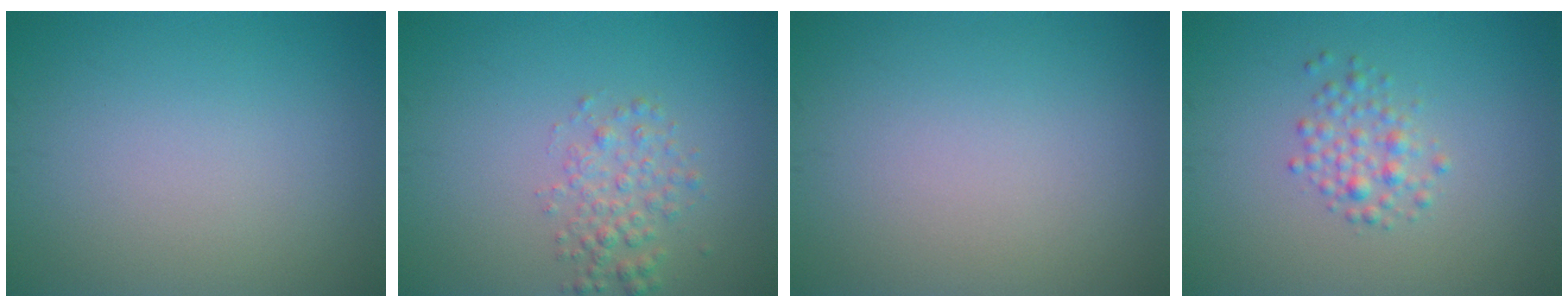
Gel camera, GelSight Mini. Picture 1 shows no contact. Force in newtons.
{"total": 2.3, "press": 2.3, "slide": 0.1}
{"total": 0.0}
{"total": 2.0, "press": 2.0, "slide": 0.0}